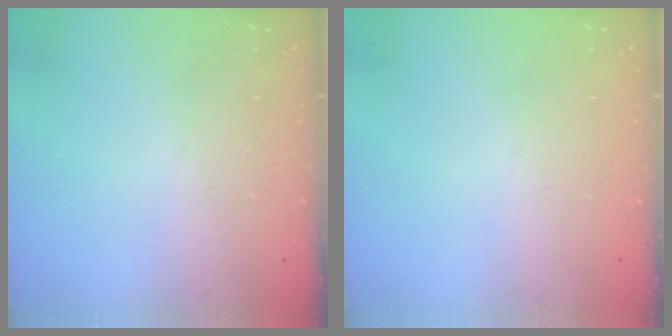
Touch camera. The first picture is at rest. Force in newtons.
{"total": 0.0}